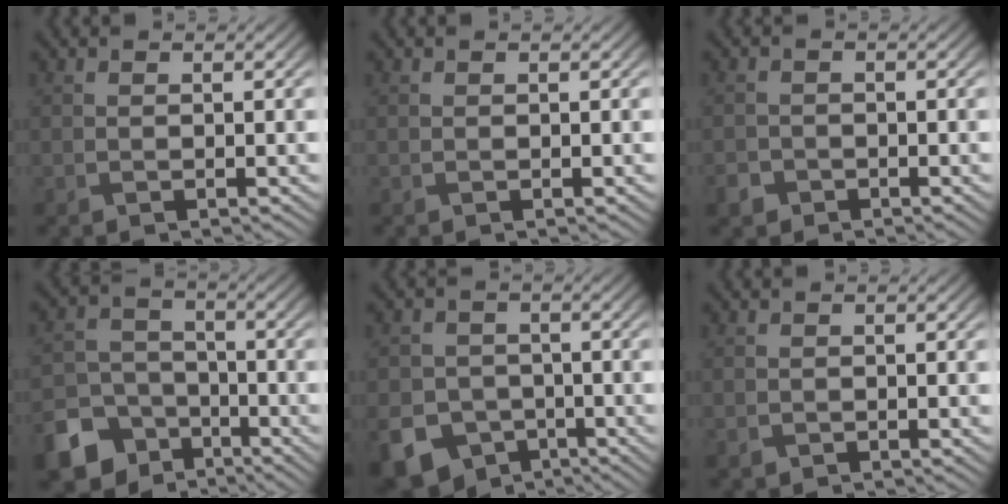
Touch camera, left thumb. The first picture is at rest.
{"total": 0.0}
{"total": 1.8, "force": [-1.2, 1.3, 0.5], "torque": [-0.011, -0.003, -0.029]}
{"total": 10.9, "force": [-6.7, 7.7, 3.9], "torque": [-0.108, -0.035, -0.123]}
{"total": 10.9, "force": [-5.5, 8.8, 3.4], "torque": [-0.081, -0.052, -0.107]}
{"total": 0.7, "force": [-0.4, 0.6, 0.1], "torque": [0.000, -0.005, -0.007]}